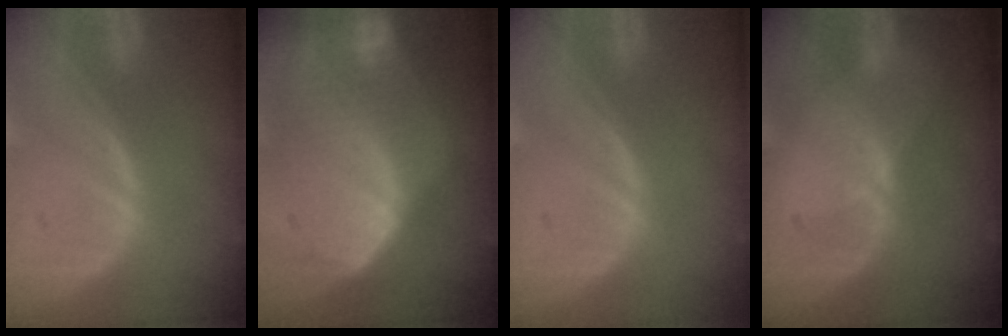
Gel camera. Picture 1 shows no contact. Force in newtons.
{"total": 10.7, "press": 9.4, "slide": 5.2}
{"total": 0.0}
{"total": 2.3, "press": 1.8, "slide": 1.4}